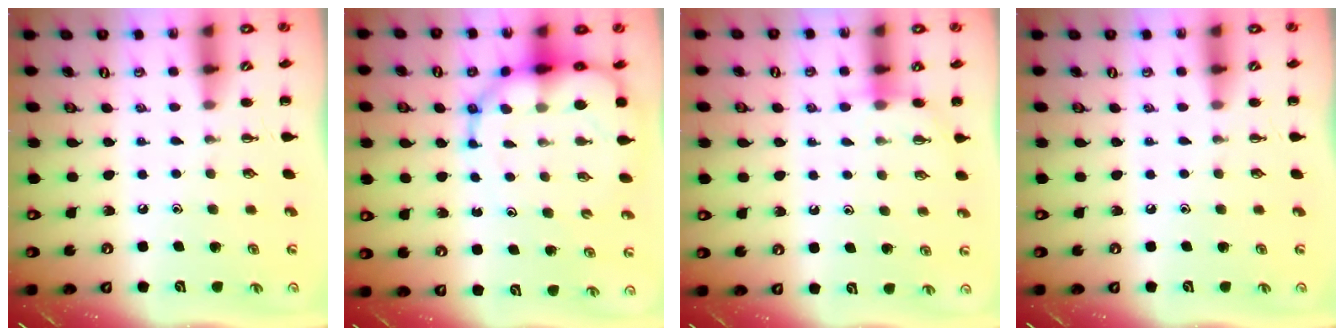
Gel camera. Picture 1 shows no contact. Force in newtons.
{"total": 12.2, "press": 11.8, "slide": 3.3}
{"total": 4.9, "press": 4.8, "slide": 1.0}
{"total": 0.0}